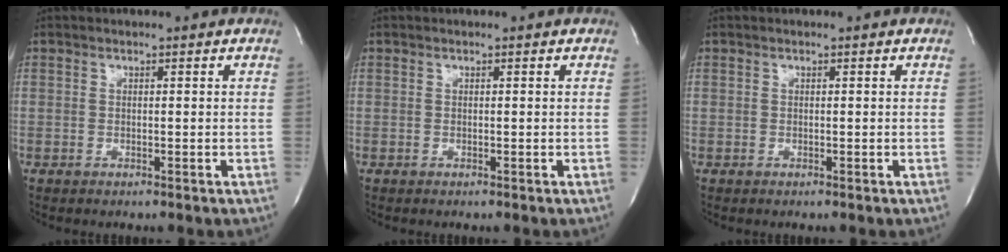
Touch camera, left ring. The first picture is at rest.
{"total": 0.0}
{"total": 0.0}